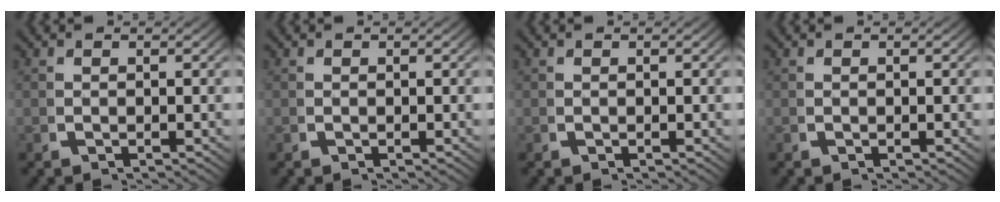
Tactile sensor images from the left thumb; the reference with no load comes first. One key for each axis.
{"total": 0.0}
{"total": 0.0}
{"total": 0.0}